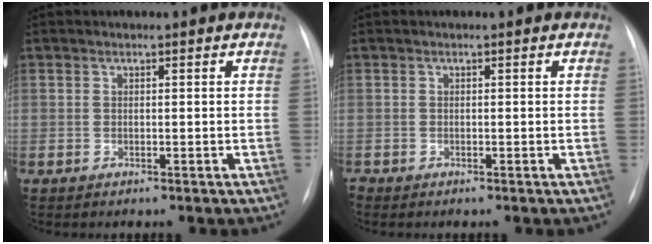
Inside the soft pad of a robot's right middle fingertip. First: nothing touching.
{"total": 0.0}